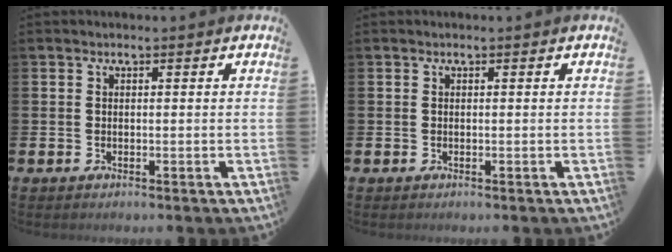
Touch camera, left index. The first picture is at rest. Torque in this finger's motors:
{"motor_torque": [-0.07, -0.07, 0.03, 0.01]}